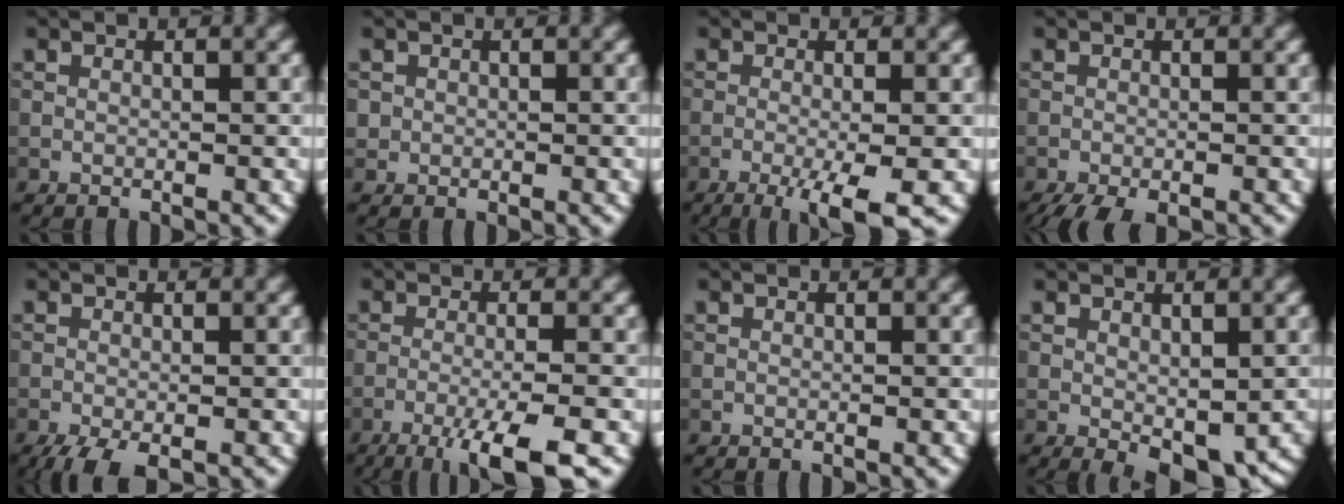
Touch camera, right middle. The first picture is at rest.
{"total": 0.7, "force": [0.0, 0.7, 0.0], "torque": [0.008, -0.004, -0.001]}
{"total": 5.3, "force": [-2.4, 1.0, 4.6], "torque": [-0.070, -0.002, -0.041]}
{"total": 4.1, "force": [-3.1, 1.1, 2.4], "torque": [-0.034, -0.007, -0.050]}
{"total": 3.1, "force": [-2.1, 0.9, 2.2], "torque": [-0.042, -0.008, -0.038]}
{"total": 6.6, "force": [-3.9, 1.2, 5.3], "torque": [-0.074, -0.001, -0.070]}
{"total": 0.0}
{"total": 3.6, "force": [-0.7, 1.7, 3.1], "torque": [-0.046, -0.009, -0.004]}